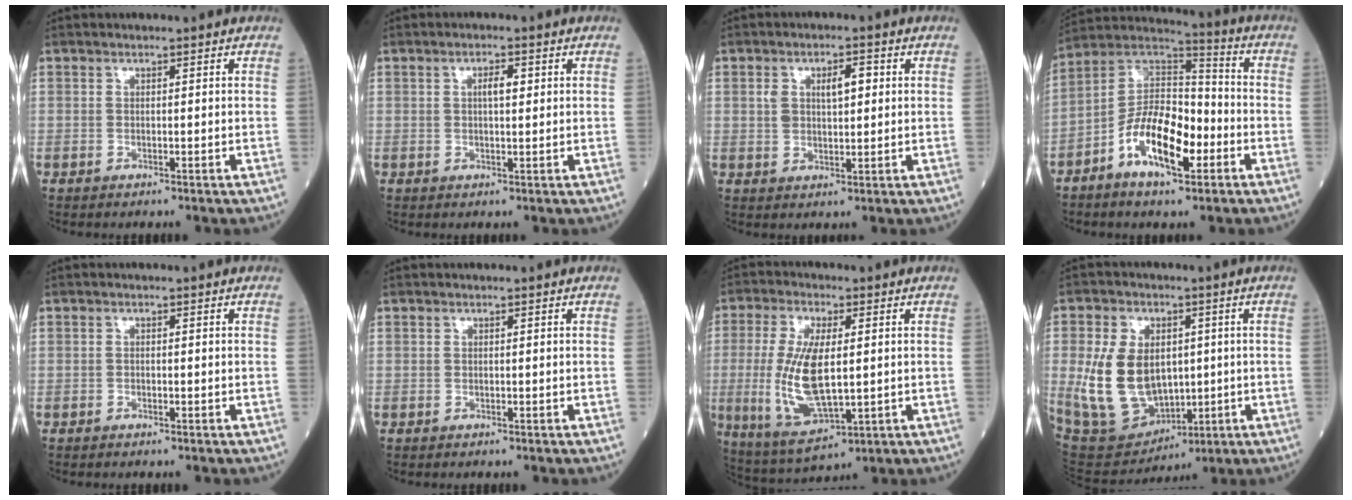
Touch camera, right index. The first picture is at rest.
{"total": 2.7, "force": [0.8, 0.8, 2.5], "torque": [-0.040, 0.003, 0.013]}
{"total": 5.1, "force": [1.3, 2.7, 4.1], "torque": [-0.070, 0.012, 0.026]}
{"total": 13.5, "force": [-5.4, 5.3, 11.2], "torque": [-0.211, 0.017, -0.099]}
{"total": 0.0}
{"total": 0.0}
{"total": 12.7, "force": [-0.3, 4.3, 12.0], "torque": [-0.258, -0.013, 0.006]}
{"total": 14.3, "force": [0.2, 9.7, 10.5], "torque": [-0.222, 0.007, 0.030]}